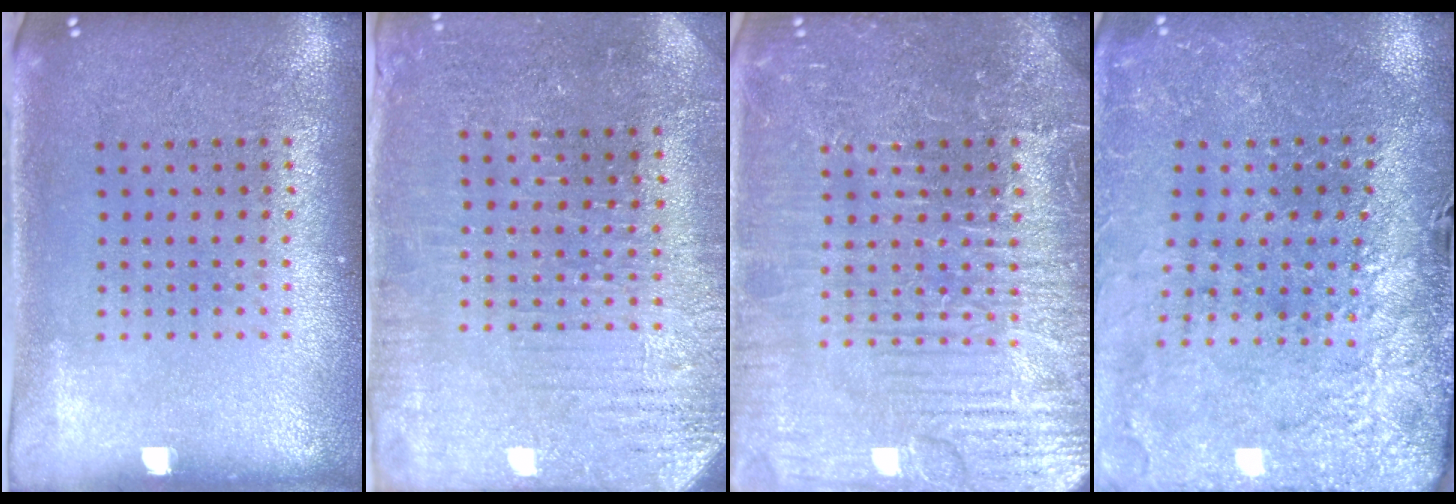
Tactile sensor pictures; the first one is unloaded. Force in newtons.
{"total": 3.1, "press": 3.0, "slide": 0.6}
{"total": 5.2, "press": 5.1, "slide": 0.6}
{"total": 3.2, "press": 3.1, "slide": 0.7}